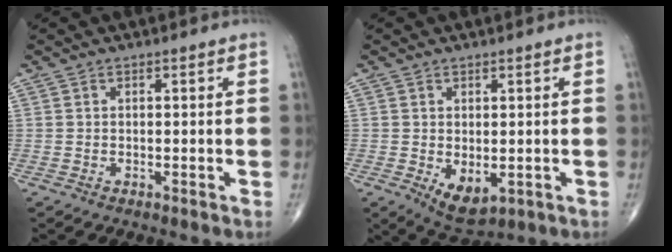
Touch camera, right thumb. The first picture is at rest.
{"total": 6.0, "force": [-1.2, 3.3, 4.8], "torque": [-0.067, -0.009, -0.003]}